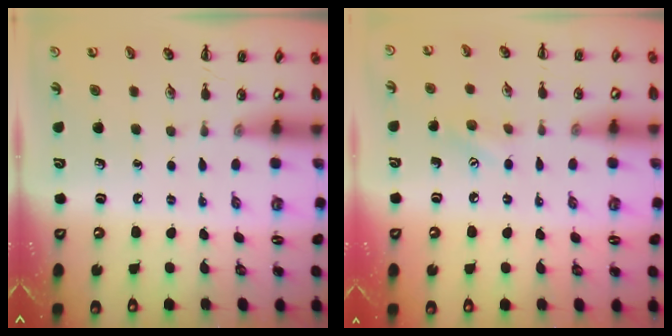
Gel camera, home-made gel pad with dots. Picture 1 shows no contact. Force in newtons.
{"total": 6.7, "press": 6.5, "slide": 1.7}